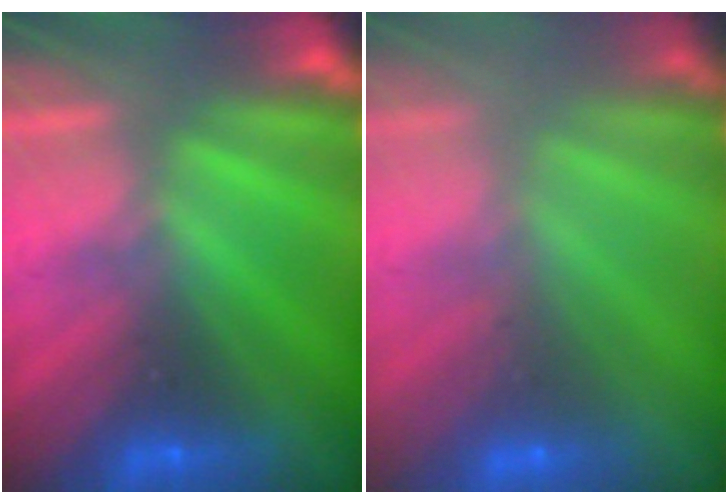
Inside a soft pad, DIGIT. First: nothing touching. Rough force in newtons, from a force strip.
{"total": 2.4}